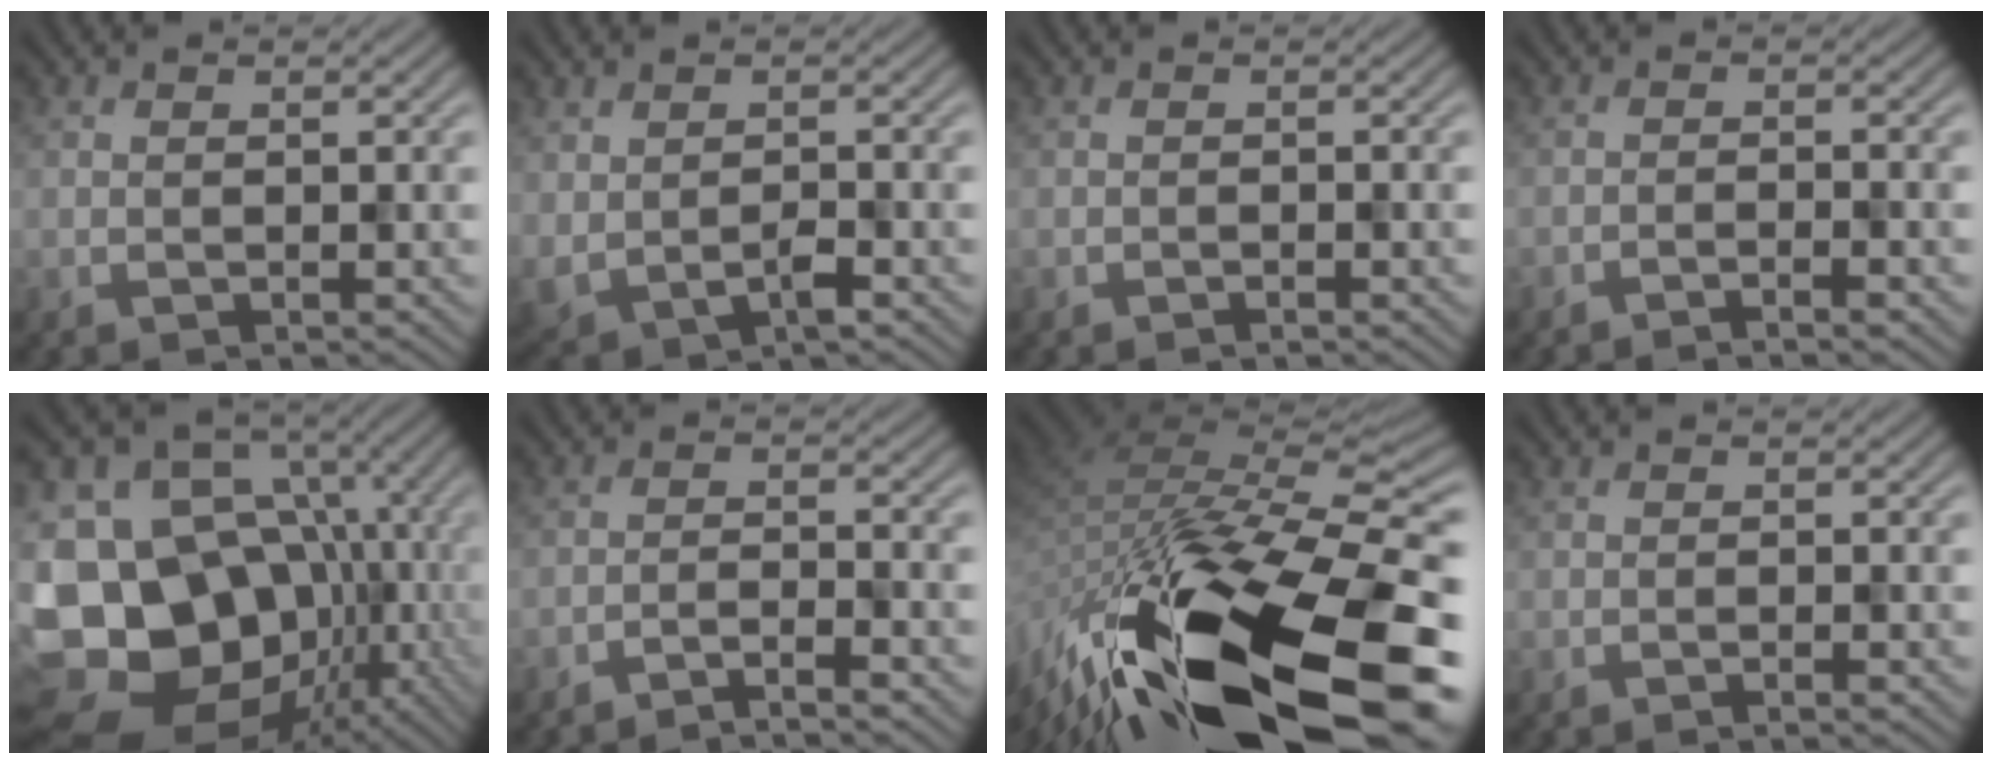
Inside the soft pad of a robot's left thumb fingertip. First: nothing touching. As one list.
[{"total": 1.7, "force": [-0.3, 1.2, 1.2], "torque": [-0.043, -0.009, 0.005]}, {"total": 1.0, "force": [-0.9, 0.0, 0.4], "torque": [-0.005, 0.005, -0.015]}, {"total": 3.0, "force": [-2.6, 0.0, 1.5], "torque": [-0.025, 0.015, -0.048]}, {"total": 20.4, "force": [-5.5, 17.1, 9.8], "torque": [-0.214, -0.022, -0.072]}, {"total": 4.4, "force": [-4.0, 0.2, 1.9], "torque": [-0.030, 0.020, -0.070]}, {"total": 19.4, "force": [-9.1, 8.6, 14.8], "torque": [-0.317, -0.044, -0.126]}, {"total": 1.3, "force": [-1.1, 0.0, 0.7], "torque": [-0.010, 0.006, -0.019]}]